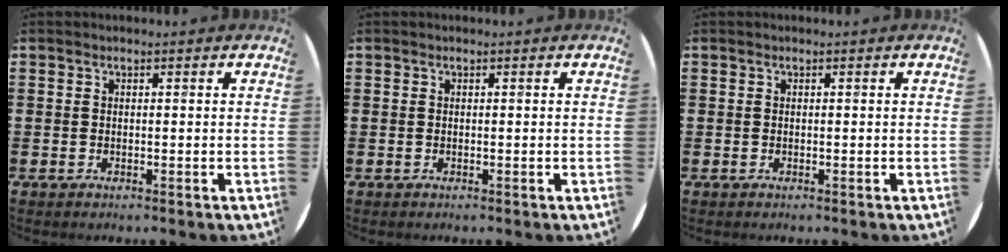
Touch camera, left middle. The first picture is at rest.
{"total": 0.0}
{"total": 0.0}